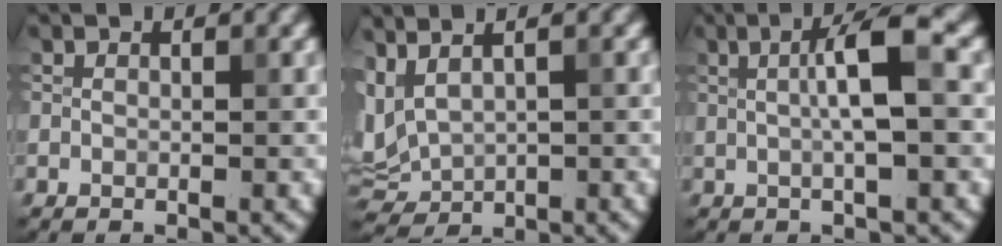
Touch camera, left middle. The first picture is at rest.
{"total": 5.4, "force": [1.9, 3.2, 3.9], "torque": [-0.091, 0.009, 0.050]}
{"total": 4.7, "force": [0.6, 0.8, 4.6], "torque": [-0.075, 0.009, 0.007]}